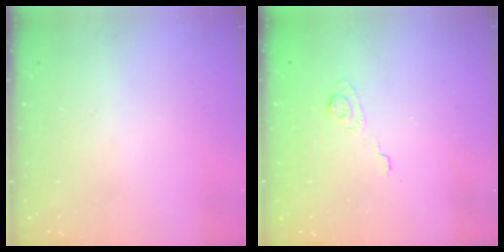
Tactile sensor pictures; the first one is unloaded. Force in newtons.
{"total": 2.4, "press": 1.9, "slide": 1.4}